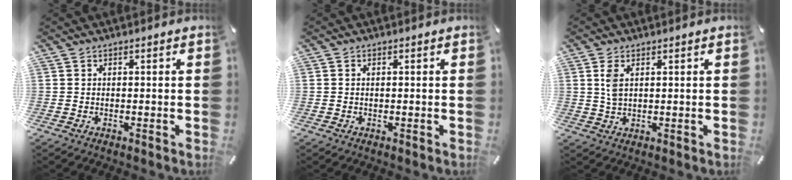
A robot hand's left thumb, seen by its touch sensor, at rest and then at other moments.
{"total": 0.7, "force": [0.0, 0.4, 0.6], "torque": [-0.013, 0.001, -0.001]}
{"total": 3.5, "force": [1.1, 1.7, 2.9], "torque": [-0.070, 0.003, 0.016]}